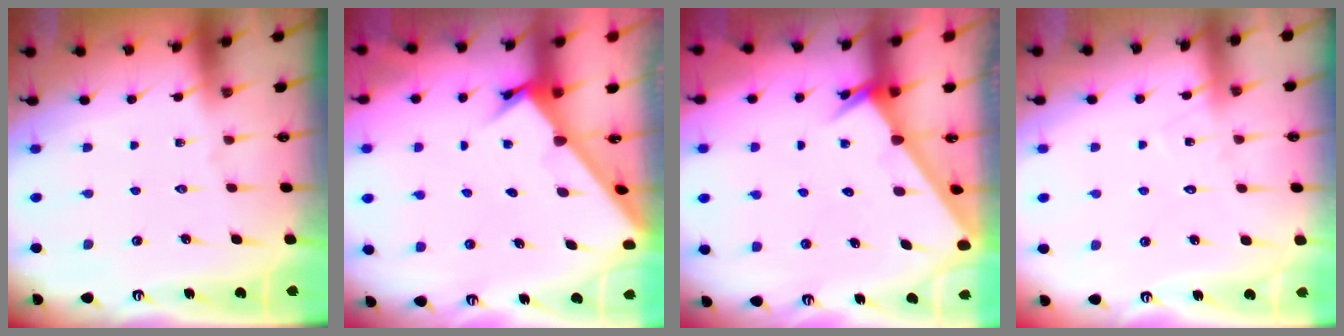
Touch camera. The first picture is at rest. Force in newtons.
{"total": 2.5, "press": 2.5, "slide": 0.3}
{"total": 2.7, "press": 2.7, "slide": 0.3}
{"total": 7.8, "press": 7.8, "slide": 0.5}